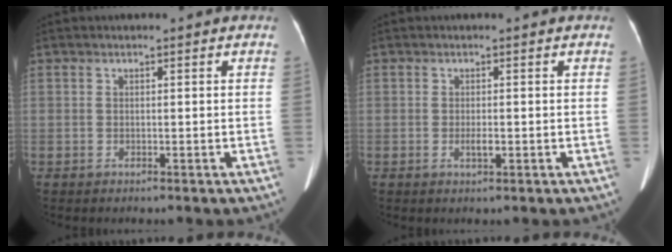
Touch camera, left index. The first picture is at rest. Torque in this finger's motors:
{"motor_torque": [0.03, -0.03, 0.01, 0.00]}